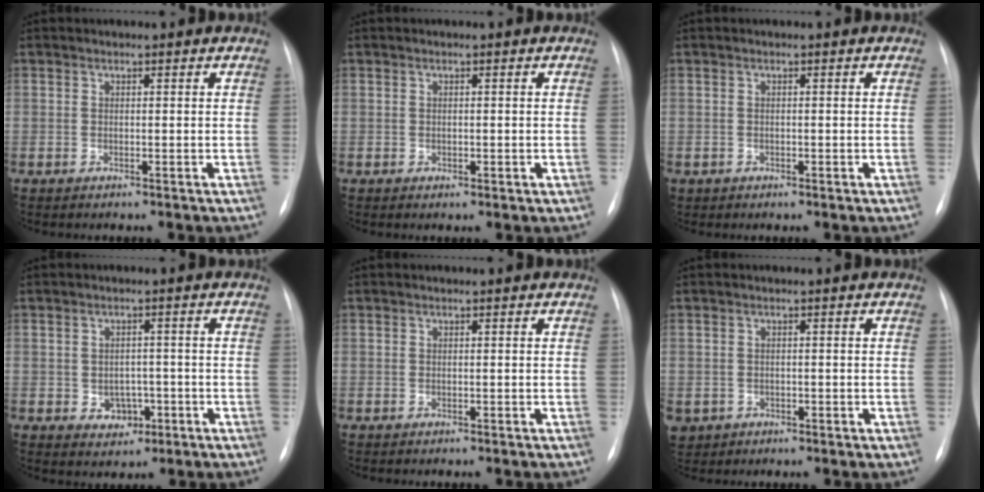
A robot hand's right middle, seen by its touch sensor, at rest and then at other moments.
{"total": 1.0, "force": [-0.2, 0.6, 0.7], "torque": [-0.013, -0.003, 0.000]}
{"total": 0.6, "force": [-0.2, 0.5, 0.1], "torque": [-0.005, 0.001, 0.000]}
{"total": 3.9, "force": [-1.2, 3.1, 1.9], "torque": [-0.024, 0.007, -0.007]}
{"total": 0.0}
{"total": 4.1, "force": [-1.6, 3.6, 1.0], "torque": [-0.030, 0.002, -0.017]}